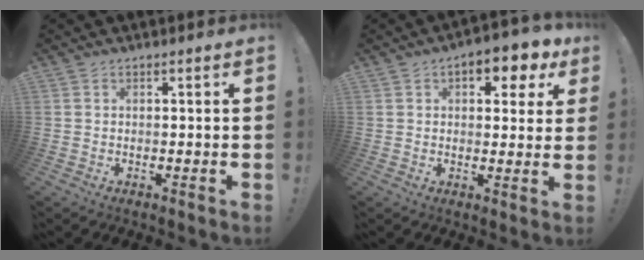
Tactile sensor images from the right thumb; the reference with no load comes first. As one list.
[{"total": 8.1, "force": [4.0, 4.3, 5.6], "torque": [-0.063, -0.016, 0.065]}]